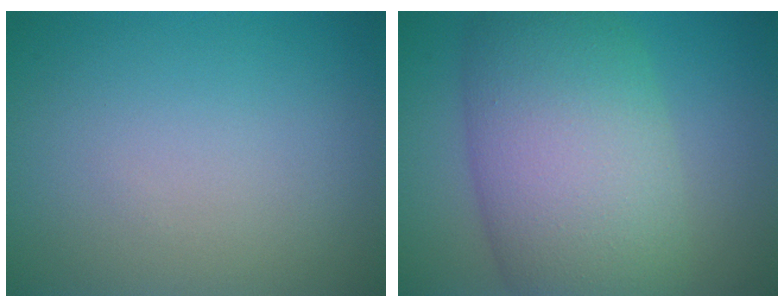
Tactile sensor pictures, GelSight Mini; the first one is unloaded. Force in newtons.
{"total": 11.8, "press": 11.8, "slide": 0.3}